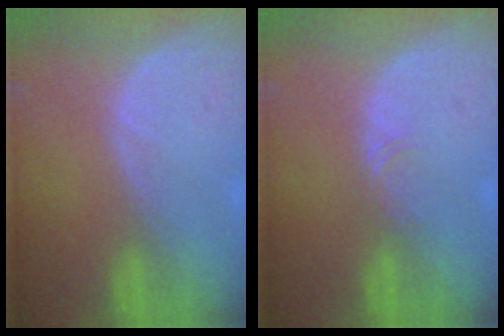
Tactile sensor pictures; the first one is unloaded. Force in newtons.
{"total": 1.1, "press": 1.1, "slide": 0.1}